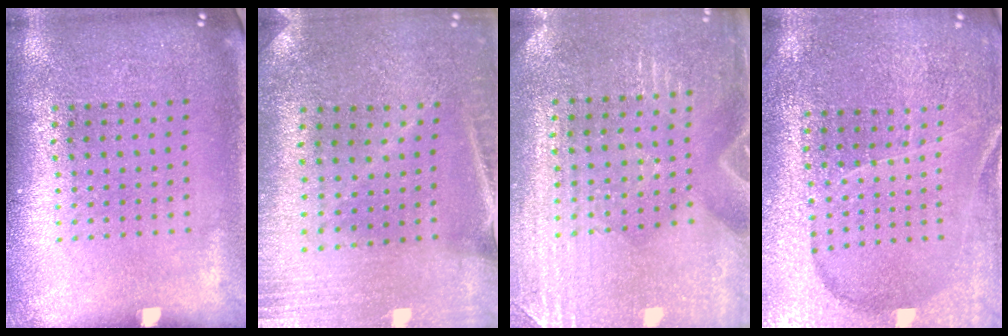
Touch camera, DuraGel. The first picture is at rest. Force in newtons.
{"total": 0.5, "press": 0.5, "slide": 0.0}
{"total": 2.9, "press": 2.9, "slide": 0.4}
{"total": 3.0, "press": 3.0, "slide": 0.4}